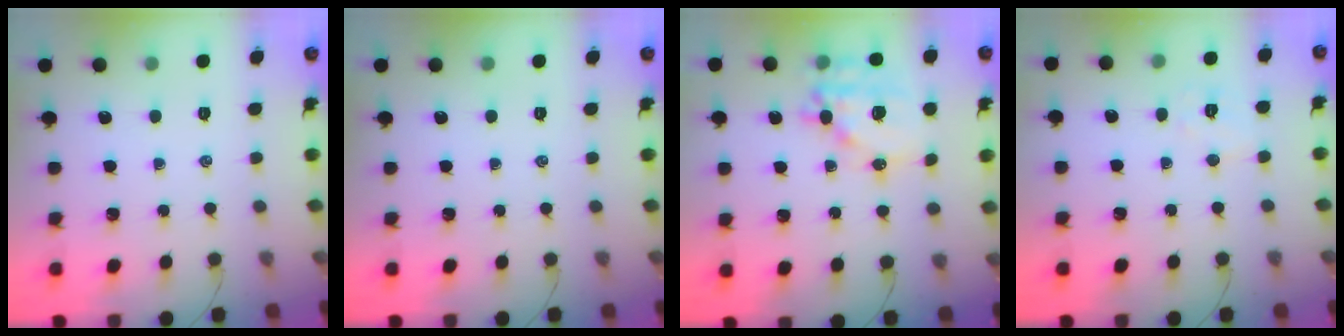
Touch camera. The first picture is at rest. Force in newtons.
{"total": 0.0}
{"total": 16.1, "press": 15.8, "slide": 3.4}
{"total": 5.4, "press": 5.3, "slide": 0.8}